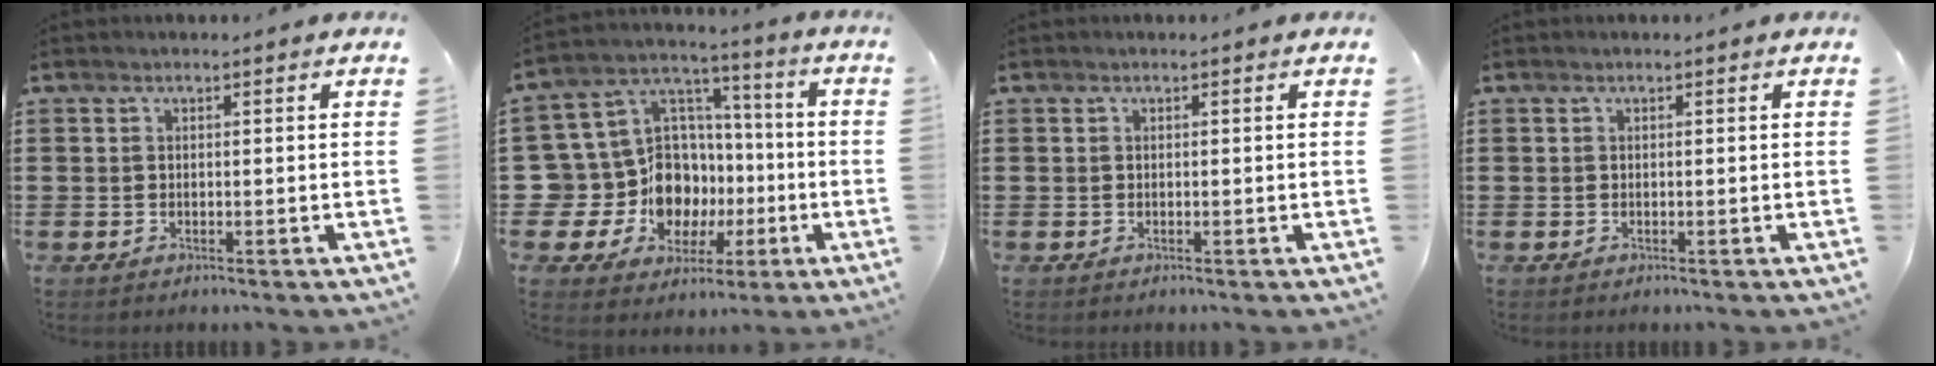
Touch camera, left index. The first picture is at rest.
{"total": 13.2, "force": [-2.7, 11.9, 4.9], "torque": [-0.130, -0.010, -0.029]}
{"total": 0.0}
{"total": 0.0}